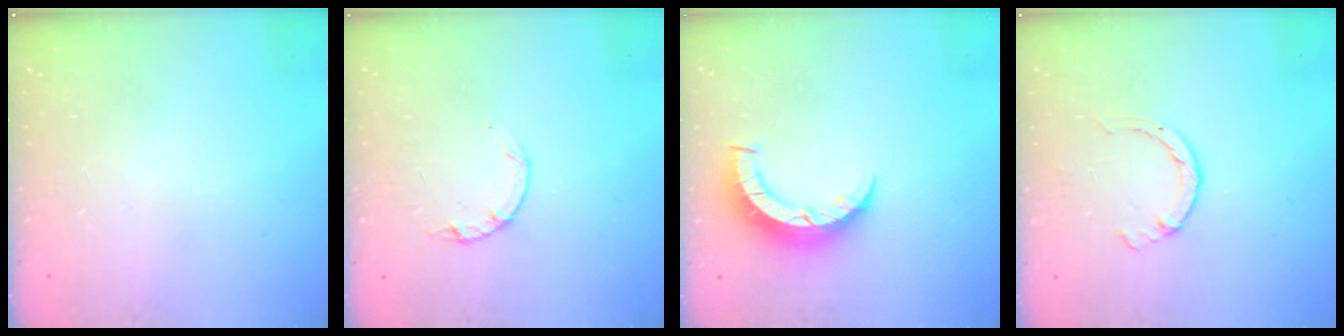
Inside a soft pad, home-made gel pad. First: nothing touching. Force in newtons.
{"total": 2.2, "press": 2.1, "slide": 0.4}
{"total": 7.1, "press": 7.0, "slide": 0.8}
{"total": 2.6, "press": 2.6, "slide": 0.4}